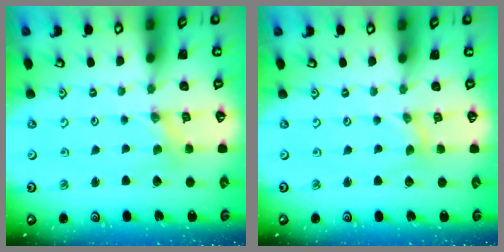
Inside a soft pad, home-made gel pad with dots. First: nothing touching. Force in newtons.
{"total": 0.0}